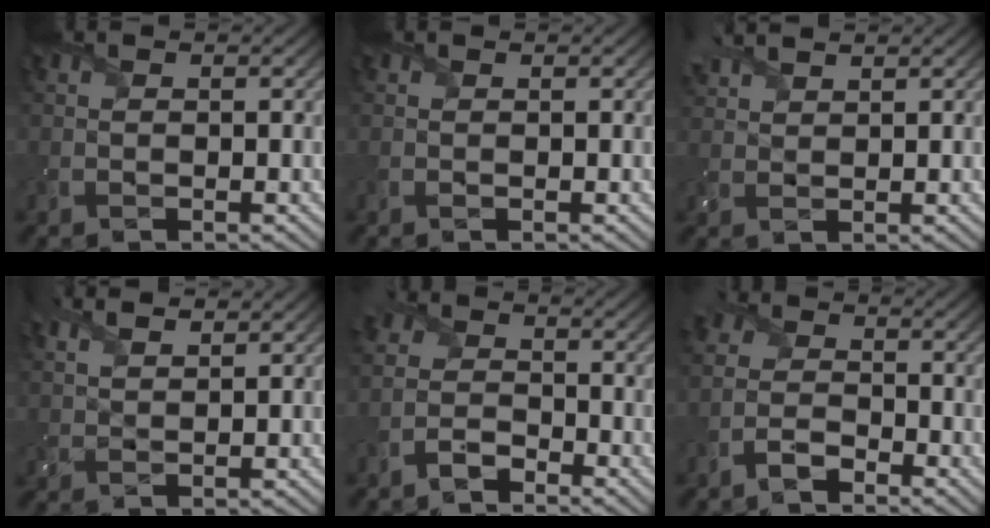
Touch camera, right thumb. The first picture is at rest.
{"total": 0.0}
{"total": 3.9, "force": [3.3, 0.9, 1.8], "torque": [-0.048, 0.015, 0.066]}
{"total": 3.9, "force": [3.0, 1.0, 2.3], "torque": [-0.044, 0.006, 0.050]}
{"total": 3.2, "force": [-2.5, 1.8, 1.1], "torque": [-0.023, 0.000, -0.063]}
{"total": 3.5, "force": [-2.5, 1.9, 1.6], "torque": [-0.031, -0.001, -0.064]}